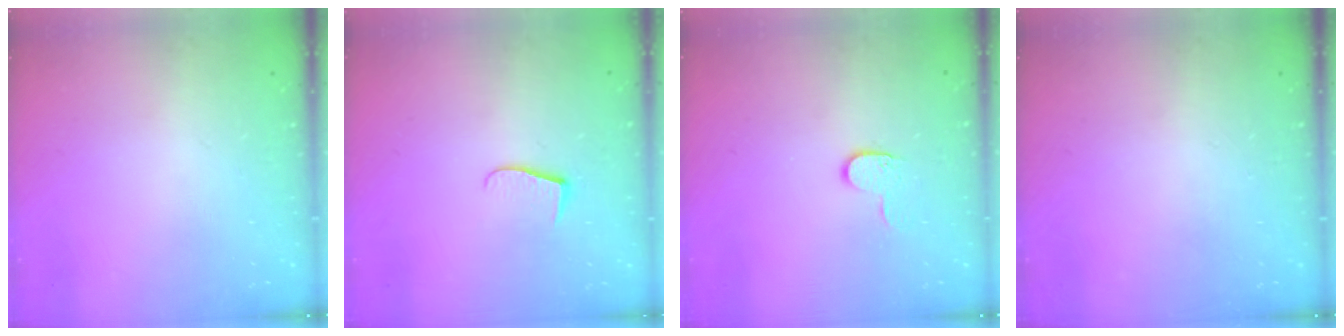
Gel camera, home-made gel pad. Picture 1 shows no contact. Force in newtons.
{"total": 5.5, "press": 5.5, "slide": 0.5}
{"total": 5.6, "press": 5.6, "slide": 0.5}
{"total": 0.0}